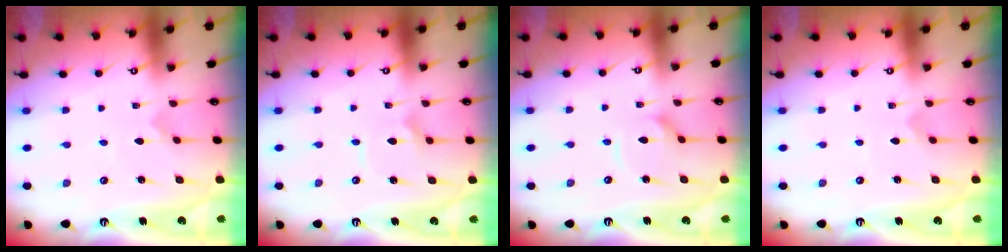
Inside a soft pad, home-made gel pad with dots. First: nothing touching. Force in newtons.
{"total": 2.6, "press": 2.5, "slide": 0.3}
{"total": 3.3, "press": 3.3, "slide": 0.3}
{"total": 0.0}